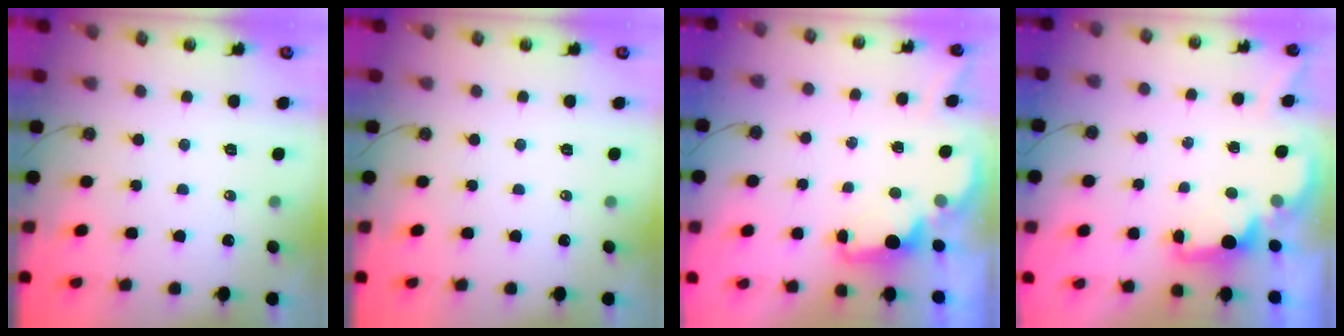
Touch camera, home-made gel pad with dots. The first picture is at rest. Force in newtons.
{"total": 0.0}
{"total": 1.6, "press": 1.4, "slide": 0.8}
{"total": 1.6, "press": 1.5, "slide": 0.6}